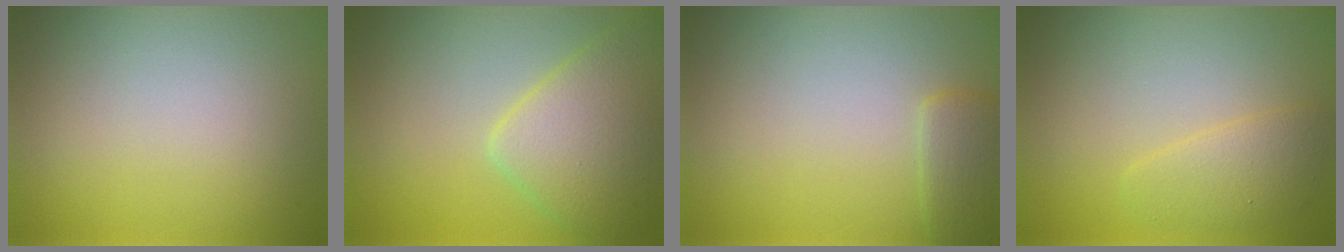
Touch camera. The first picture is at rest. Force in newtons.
{"total": 5.6, "press": 5.6, "slide": 0.2}
{"total": 1.9, "press": 1.9, "slide": 0.2}
{"total": 2.2, "press": 2.2, "slide": 0.2}